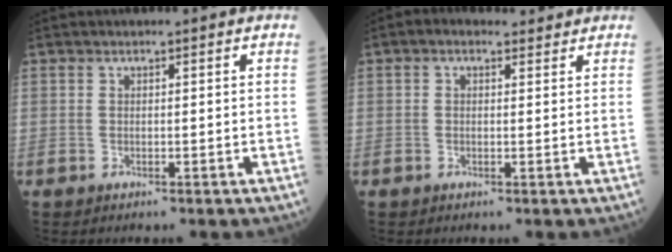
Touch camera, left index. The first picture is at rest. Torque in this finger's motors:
{"motor_torque": [0.37, -0.30, -0.05, 0.03]}